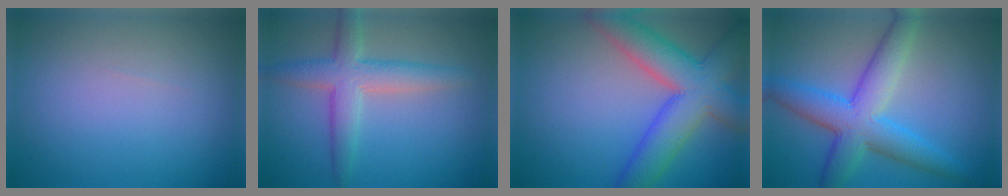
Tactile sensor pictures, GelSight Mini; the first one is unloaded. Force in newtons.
{"total": 4.4, "press": 4.4, "slide": 0.2}
{"total": 8.5, "press": 8.5, "slide": 0.4}
{"total": 6.7, "press": 6.7, "slide": 0.2}